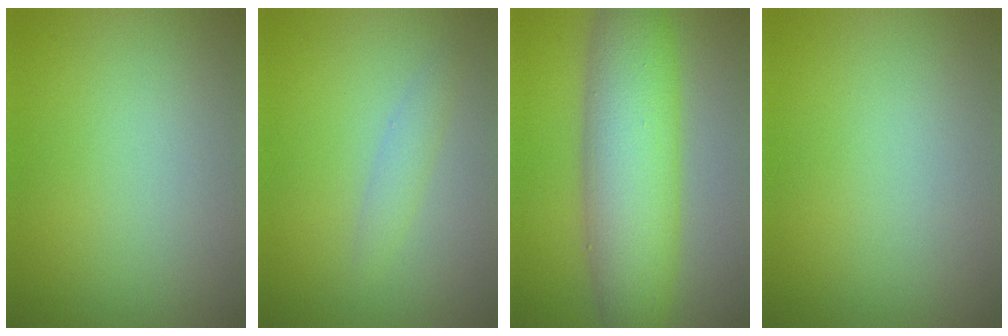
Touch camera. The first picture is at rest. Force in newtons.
{"total": 1.3, "press": 1.3, "slide": 0.0}
{"total": 8.6, "press": 8.6, "slide": 0.1}
{"total": 0.0}